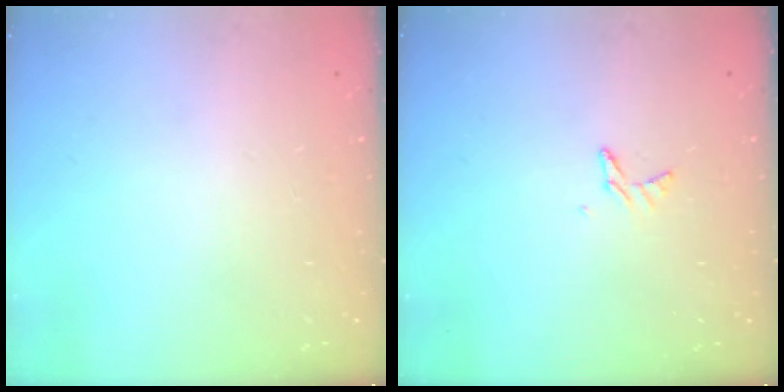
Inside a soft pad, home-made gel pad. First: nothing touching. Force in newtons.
{"total": 4.6, "press": 4.5, "slide": 0.5}